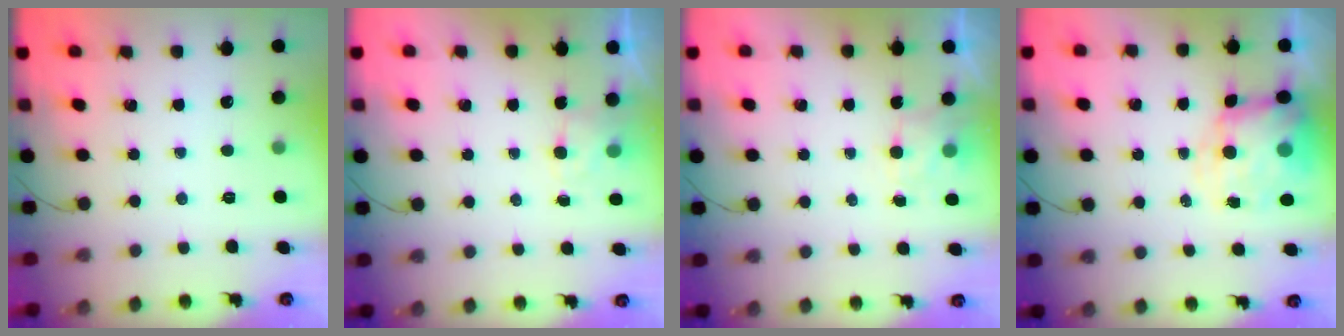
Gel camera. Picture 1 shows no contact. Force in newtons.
{"total": 3.8, "press": 3.6, "slide": 1.1}
{"total": 2.5, "press": 2.1, "slide": 1.4}
{"total": 8.6, "press": 8.3, "slide": 2.2}